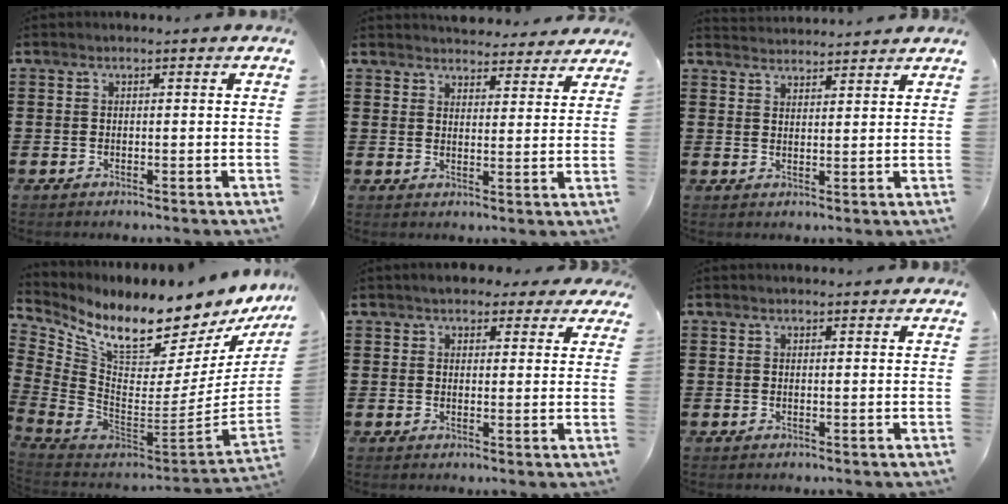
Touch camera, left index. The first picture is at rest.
{"total": 4.2, "force": [4.1, 0.6, 0.4], "torque": [-0.014, -0.020, 0.074]}
{"total": 2.6, "force": [2.6, -0.2, -0.4], "torque": [-0.001, -0.010, 0.050]}
{"total": 9.4, "force": [7.8, 2.5, 4.6], "torque": [-0.111, -0.081, 0.132]}
{"total": 3.3, "force": [2.8, 1.5, 1.0], "torque": [-0.021, 0.003, 0.051]}
{"total": 0.7, "force": [0.6, 0.3, 0.1], "torque": [-0.003, 0.001, 0.012]}